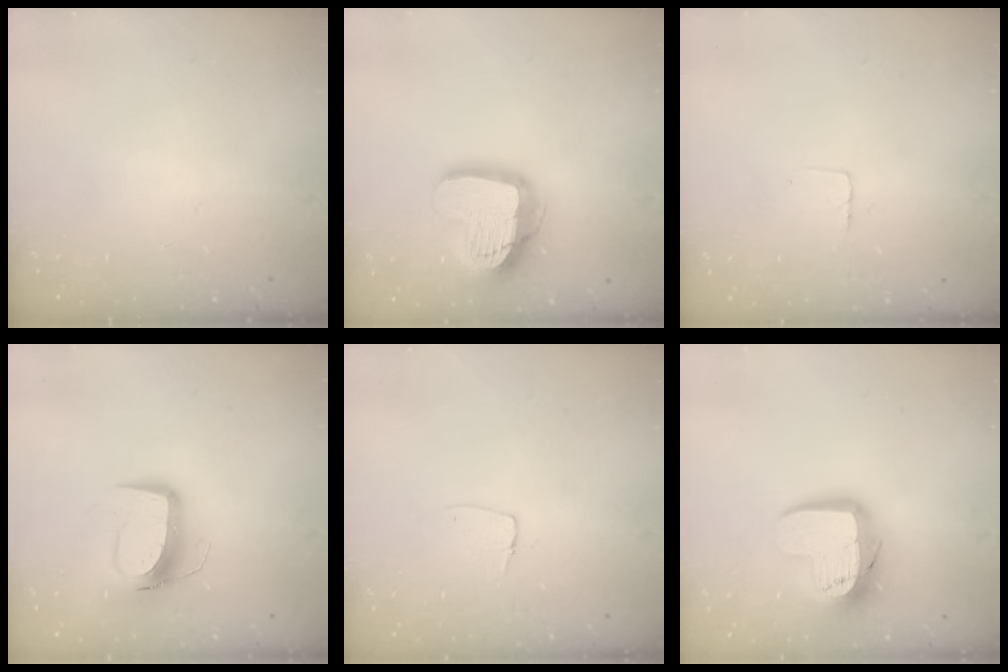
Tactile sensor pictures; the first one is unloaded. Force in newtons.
{"total": 17.7, "press": 17.6, "slide": 1.6}
{"total": 2.9, "press": 2.9, "slide": 0.2}
{"total": 11.7, "press": 11.6, "slide": 1.5}
{"total": 5.6, "press": 5.5, "slide": 0.4}
{"total": 14.3, "press": 14.3, "slide": 1.2}